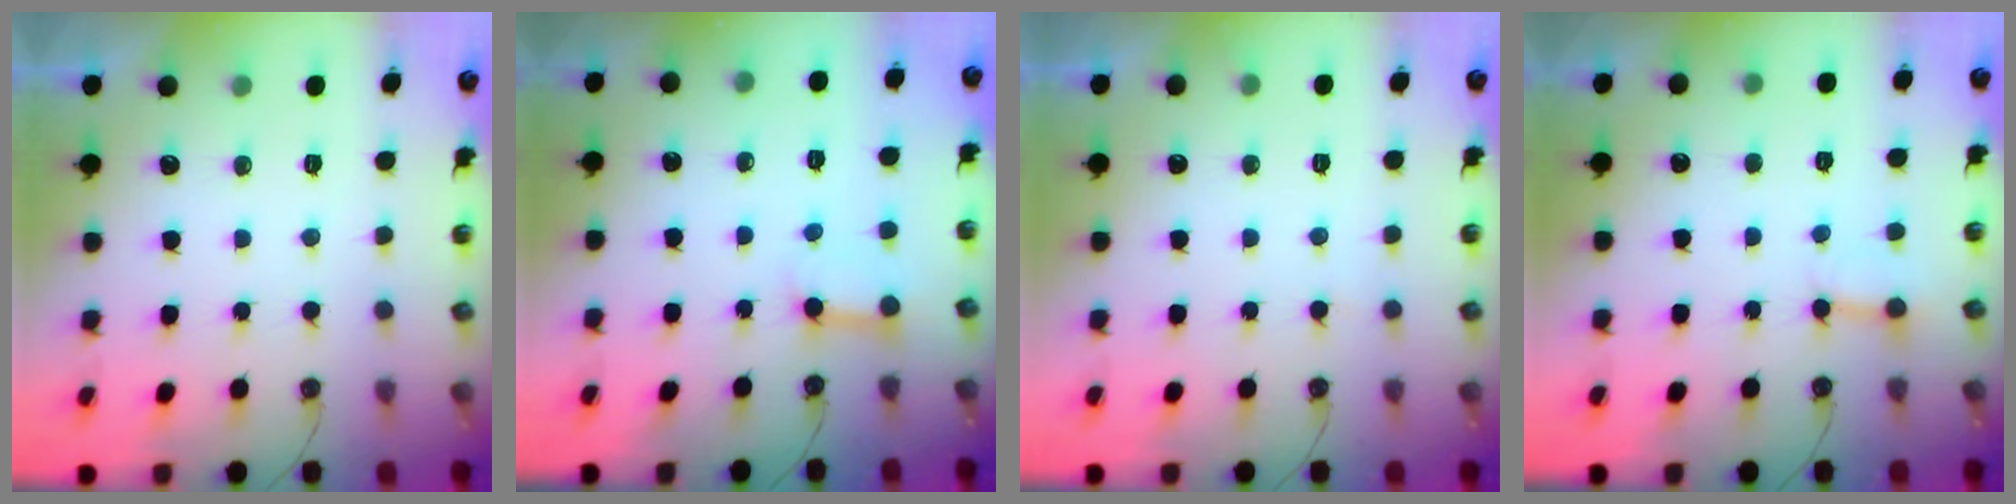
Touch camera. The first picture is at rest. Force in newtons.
{"total": 6.6, "press": 6.5, "slide": 0.7}
{"total": 4.0, "press": 4.0, "slide": 0.3}
{"total": 2.8, "press": 2.7, "slide": 0.5}